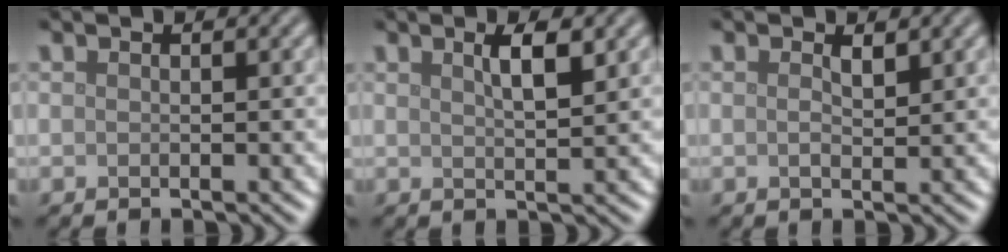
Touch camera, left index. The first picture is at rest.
{"total": 2.5, "force": [1.3, 0.6, 2.1], "torque": [-0.030, 0.004, 0.021]}
{"total": 1.3, "force": [0.5, 0.5, 1.1], "torque": [-0.023, -0.002, 0.008]}